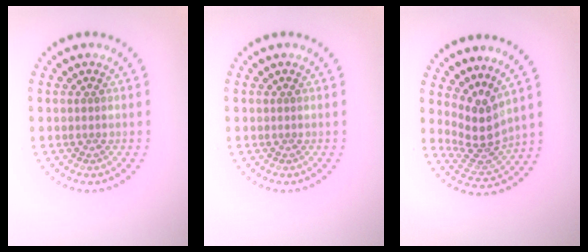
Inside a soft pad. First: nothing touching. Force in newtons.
{"total": 0.0}
{"total": 3.6, "press": 2.7, "slide": 2.4}